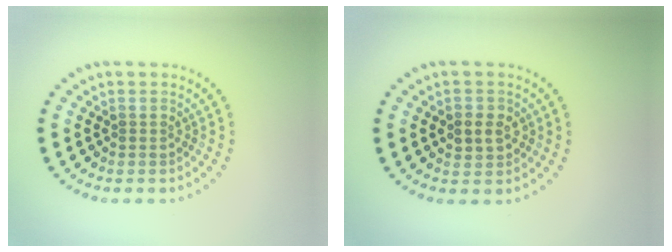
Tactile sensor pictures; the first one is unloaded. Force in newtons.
{"total": 2.4, "press": 2.4, "slide": 0.3}